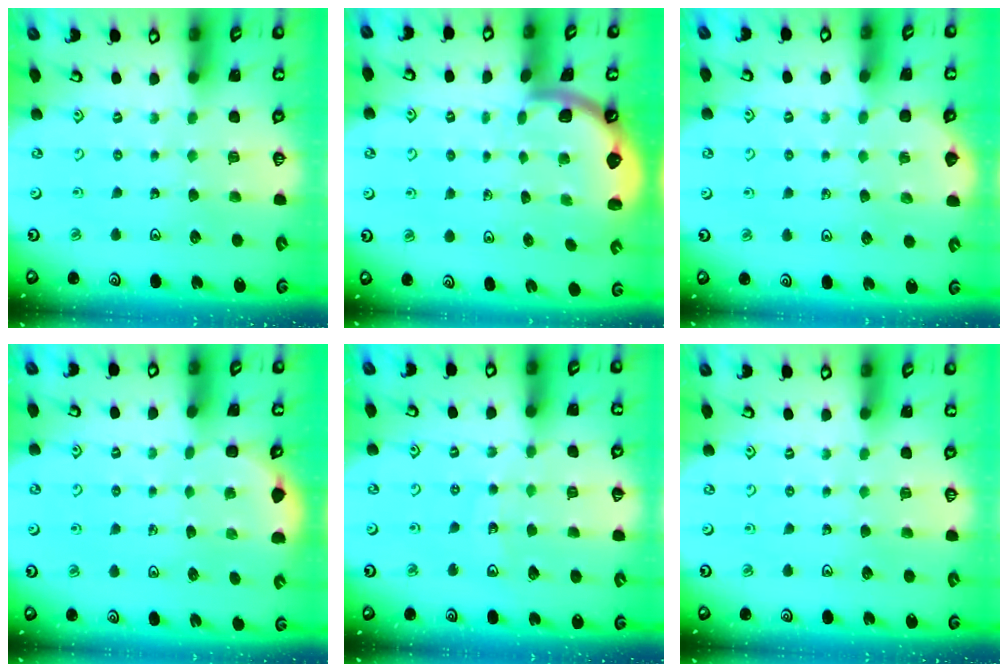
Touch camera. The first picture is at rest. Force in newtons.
{"total": 1.2, "press": 1.2, "slide": 0.1}
{"total": 1.6, "press": 1.5, "slide": 0.2}
{"total": 2.4, "press": 2.1, "slide": 1.1}
{"total": 9.2, "press": 8.7, "slide": 2.9}
{"total": 0.0}